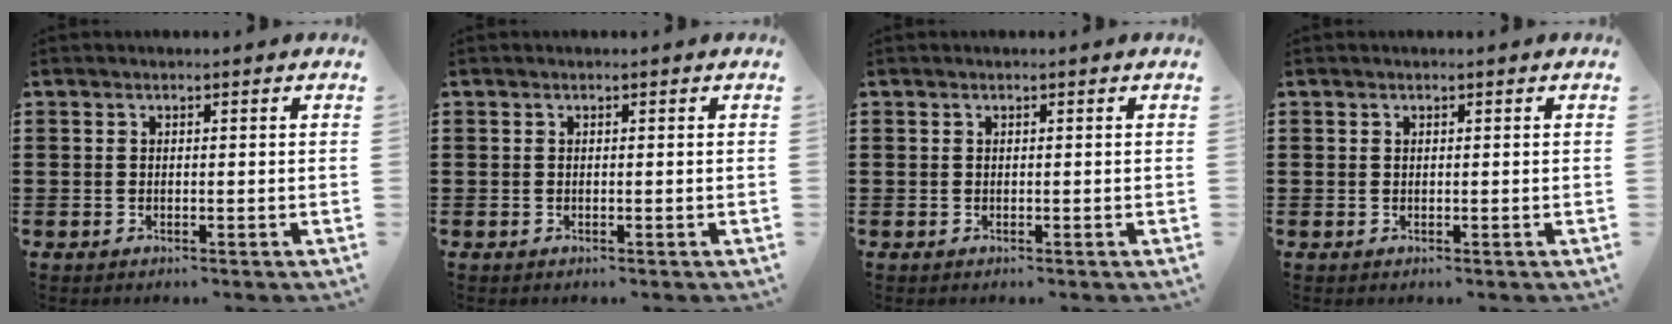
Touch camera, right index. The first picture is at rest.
{"total": 0.0}
{"total": 0.0}
{"total": 0.0}